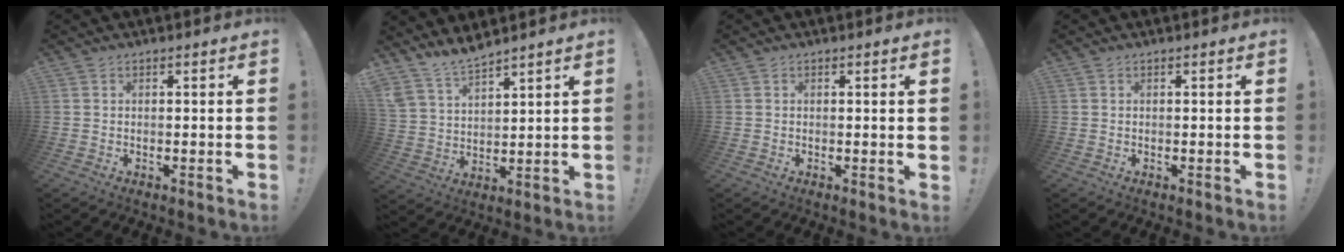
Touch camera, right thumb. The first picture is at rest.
{"total": 8.3, "force": [8.0, 1.7, 1.7], "torque": [-0.054, -0.059, 0.155]}
{"total": 1.4, "force": [0.3, -0.4, 1.3], "torque": [-0.017, -0.004, 0.003]}
{"total": 0.0}